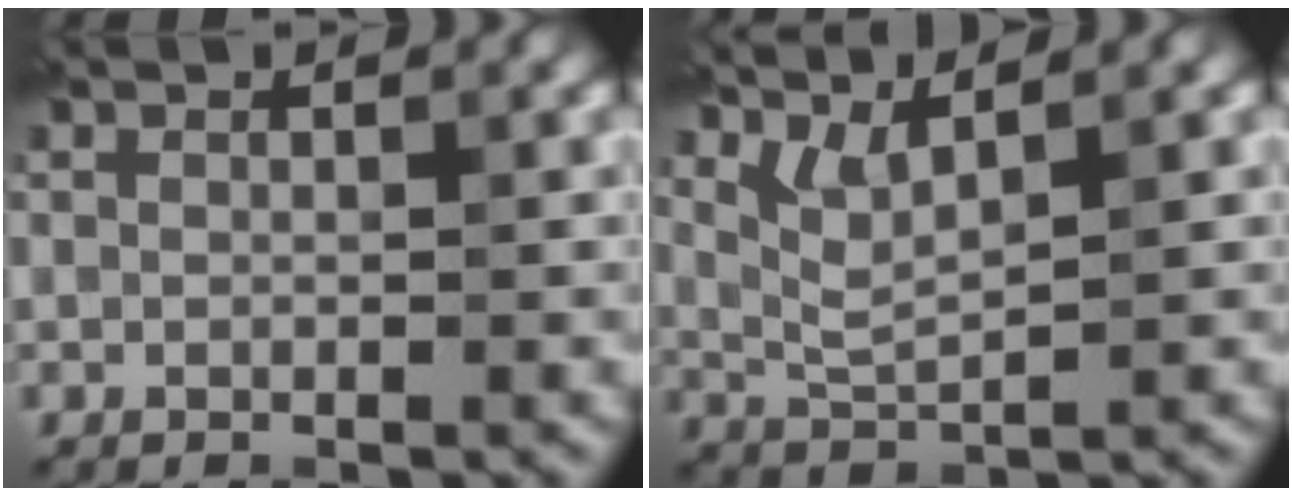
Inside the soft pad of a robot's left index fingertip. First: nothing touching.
{"total": 2.6, "force": [2.1, 0.4, 1.6], "torque": [-0.038, 0.002, 0.049]}